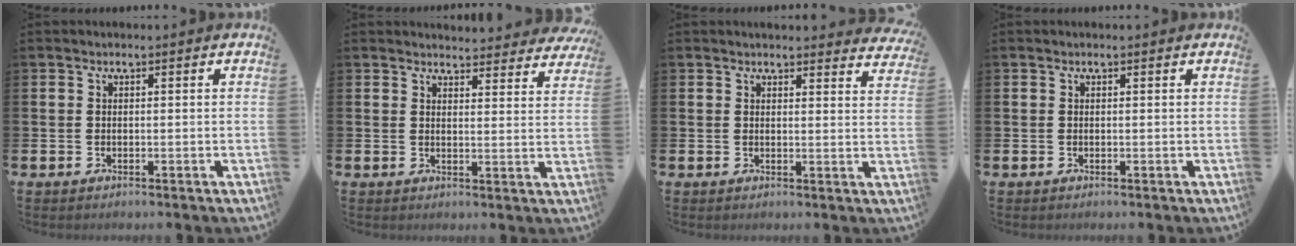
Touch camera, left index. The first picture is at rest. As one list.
[{"total": 3.8, "force": [3.8, 0.6, 0.0], "torque": [-0.001, -0.028, 0.066]}, {"total": 2.7, "force": [2.7, 0.3, 0.0], "torque": [0.003, -0.015, 0.048]}, {"total": 0.0}]